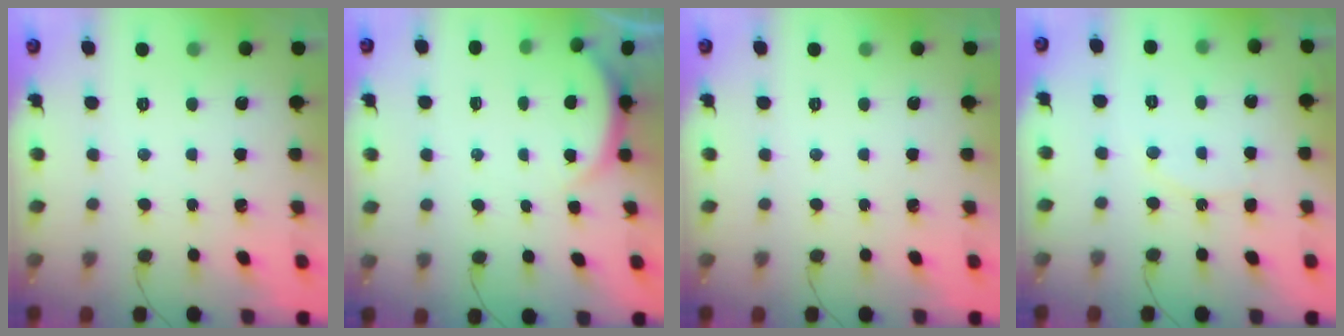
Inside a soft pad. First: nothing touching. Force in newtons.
{"total": 2.9, "press": 2.2, "slide": 1.8}
{"total": 0.0}
{"total": 8.0, "press": 7.8, "slide": 2.0}